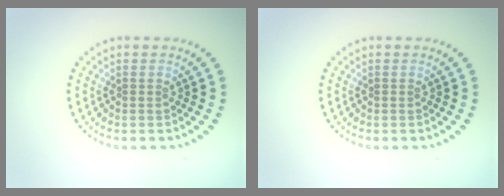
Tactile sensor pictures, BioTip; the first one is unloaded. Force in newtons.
{"total": 0.0}